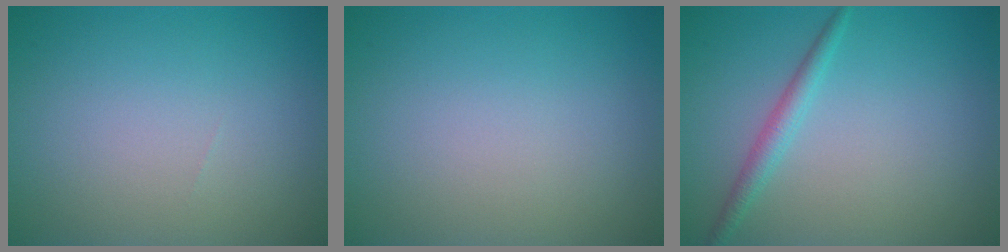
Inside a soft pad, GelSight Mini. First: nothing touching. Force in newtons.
{"total": 0.0}
{"total": 1.8, "press": 1.8, "slide": 0.0}